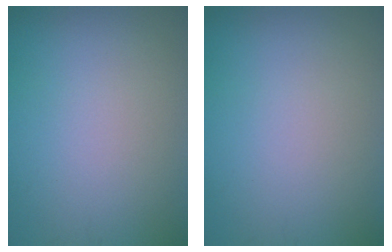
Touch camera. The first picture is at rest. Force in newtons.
{"total": 0.0}